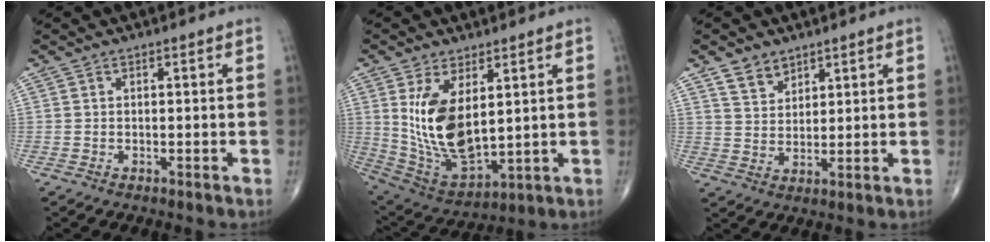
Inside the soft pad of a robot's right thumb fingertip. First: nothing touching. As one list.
[{"total": 14.7, "force": [3.4, 7.3, 12.2], "torque": [-0.221, -0.023, 0.090]}, {"total": 5.0, "force": [3.6, 3.1, 1.6], "torque": [-0.008, -0.027, 0.071]}]